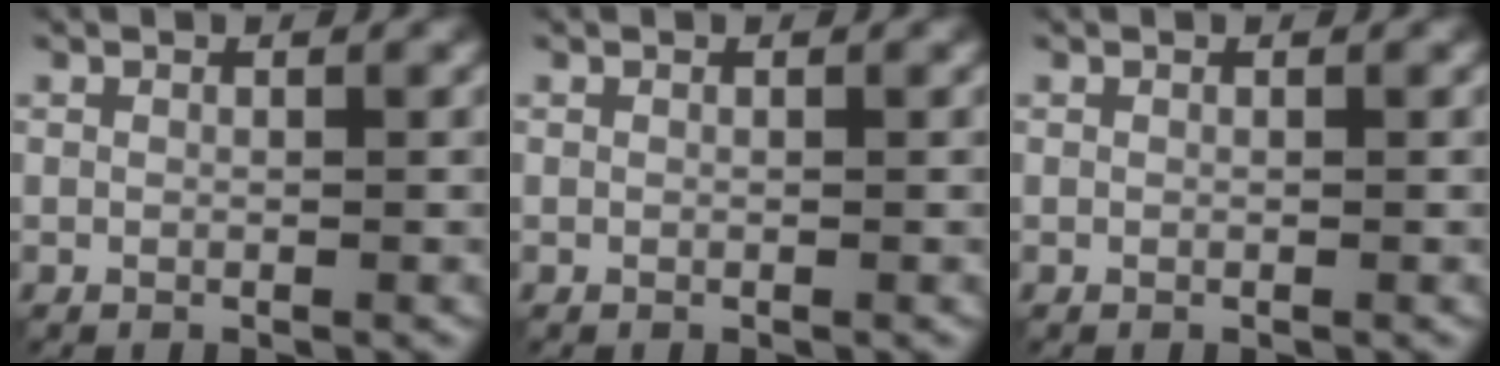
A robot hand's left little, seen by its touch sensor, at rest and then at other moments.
{"total": 0.0}
{"total": 0.0}